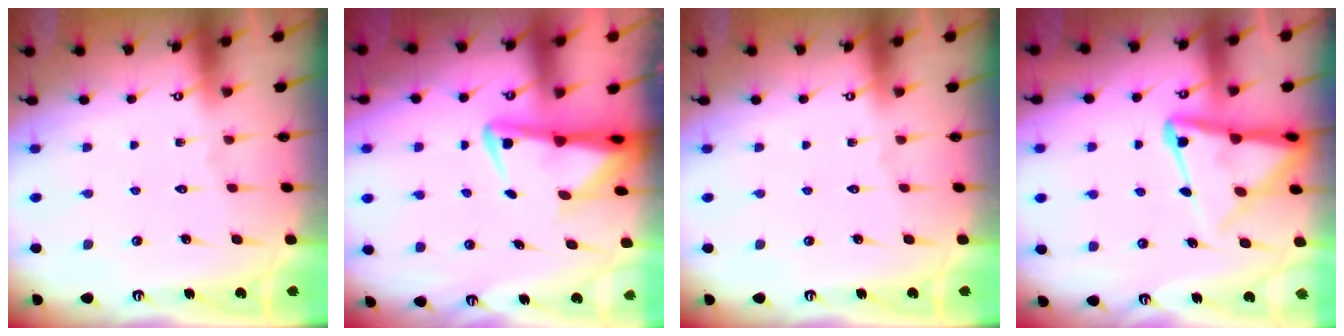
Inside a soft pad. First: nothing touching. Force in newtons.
{"total": 4.3, "press": 4.2, "slide": 1.0}
{"total": 0.0}
{"total": 11.4, "press": 11.4, "slide": 1.1}